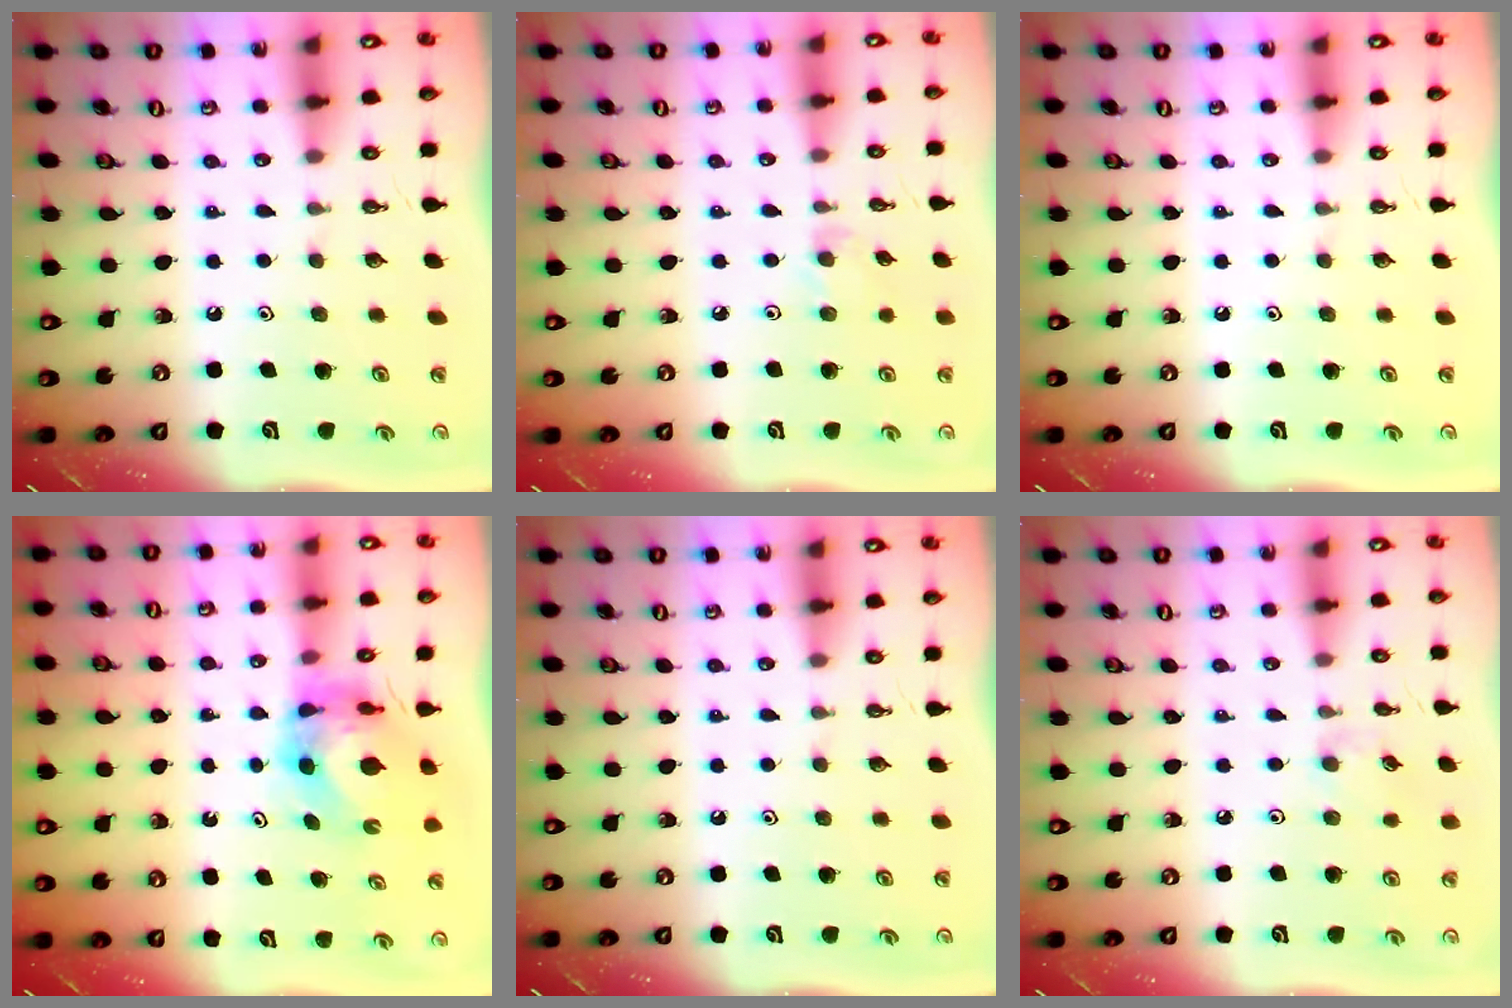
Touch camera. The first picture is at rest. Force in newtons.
{"total": 2.6, "press": 2.6, "slide": 0.4}
{"total": 0.0}
{"total": 7.3, "press": 7.2, "slide": 0.7}
{"total": 0.0}
{"total": 4.0, "press": 3.9, "slide": 0.6}